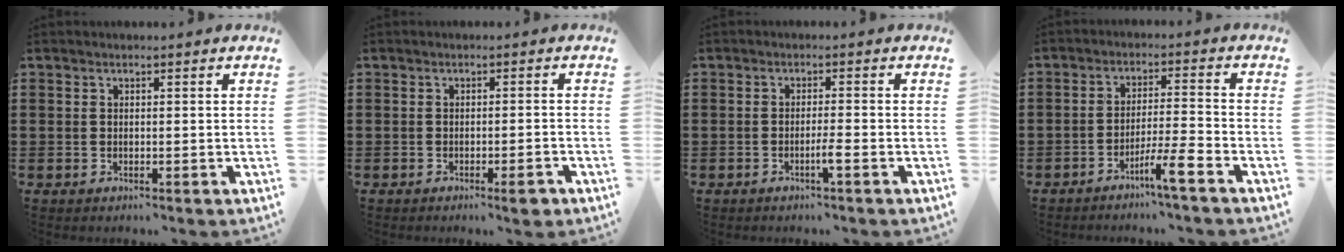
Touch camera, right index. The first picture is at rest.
{"total": 2.3, "force": [-1.4, 0.1, 1.7], "torque": [-0.028, -0.002, -0.025]}
{"total": 2.4, "force": [-1.2, -0.1, 2.1], "torque": [-0.035, -0.002, -0.023]}
{"total": 5.8, "force": [-4.3, -0.3, 3.9], "torque": [-0.068, -0.006, -0.079]}